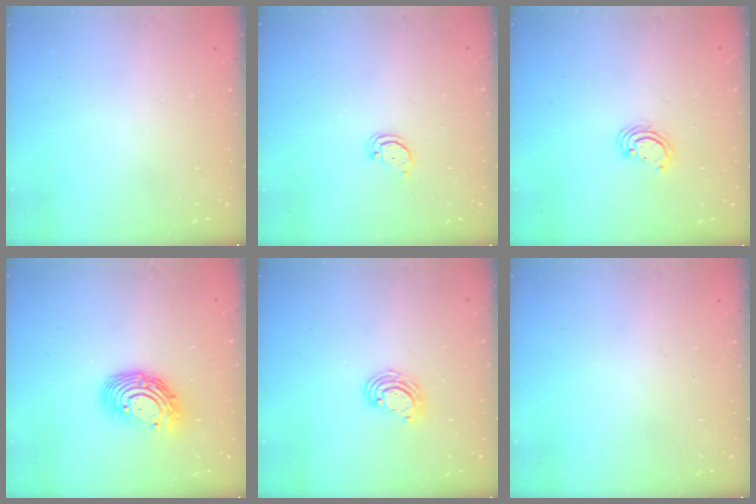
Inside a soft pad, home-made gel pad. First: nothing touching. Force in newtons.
{"total": 2.1, "press": 2.1, "slide": 0.2}
{"total": 2.6, "press": 2.6, "slide": 0.1}
{"total": 11.9, "press": 11.8, "slide": 1.3}
{"total": 5.5, "press": 5.5, "slide": 0.2}
{"total": 0.0}